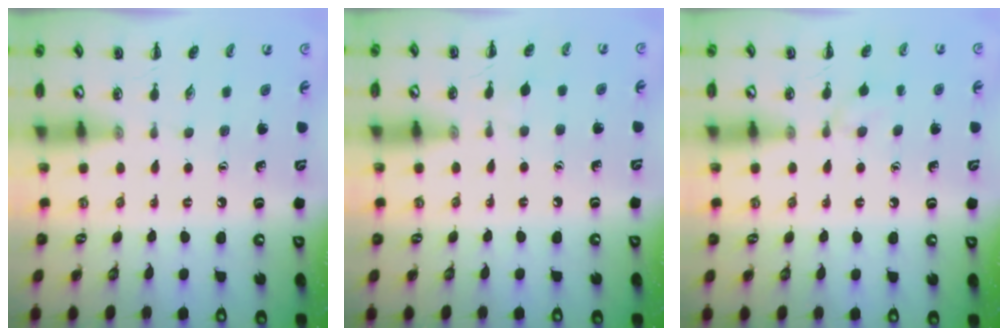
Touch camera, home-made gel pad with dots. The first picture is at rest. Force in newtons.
{"total": 3.7, "press": 3.5, "slide": 1.3}
{"total": 6.4, "press": 6.1, "slide": 1.7}